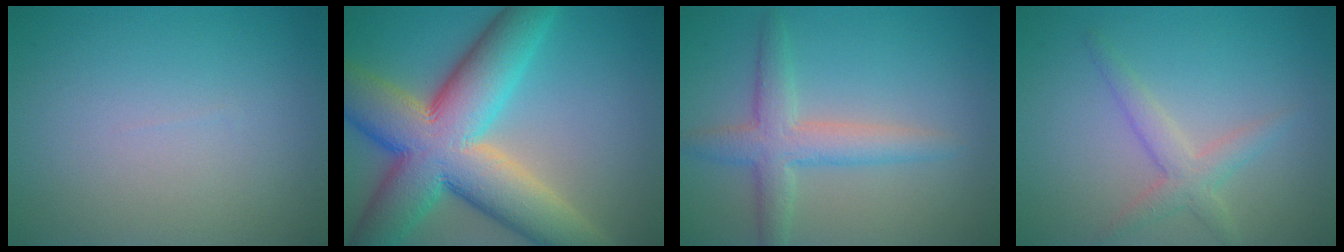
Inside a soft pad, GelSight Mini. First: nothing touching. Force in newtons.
{"total": 14.1, "press": 14.1, "slide": 0.6}
{"total": 4.0, "press": 4.0, "slide": 0.1}
{"total": 2.5, "press": 2.5, "slide": 0.2}